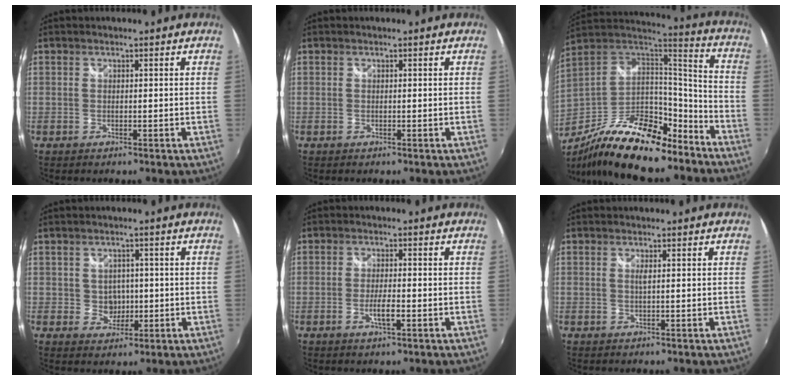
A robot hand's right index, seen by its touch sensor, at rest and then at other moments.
{"total": 0.0}
{"total": 26.8, "force": [-18.8, 10.3, 16.2], "torque": [-0.298, -0.019, -0.306]}
{"total": 3.4, "force": [-0.1, 3.3, 0.9], "torque": [-0.017, 0.006, 0.004]}
{"total": 3.2, "force": [-1.2, 0.5, 2.9], "torque": [-0.056, -0.006, -0.022]}
{"total": 0.8, "force": [0.2, -0.2, 0.8], "torque": [-0.015, 0.000, 0.002]}